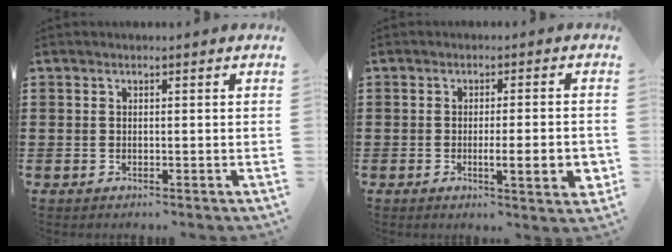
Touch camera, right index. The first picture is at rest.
{"total": 5.6, "force": [-1.3, 0.6, 5.4], "torque": [-0.078, -0.010, -0.022]}